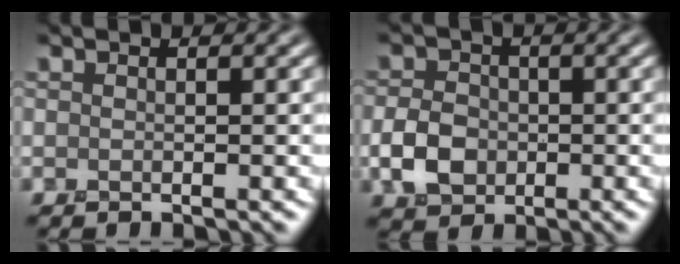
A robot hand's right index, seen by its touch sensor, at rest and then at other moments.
{"total": 3.4, "force": [-0.8, 2.7, 1.9], "torque": [-0.036, 0.003, -0.019]}